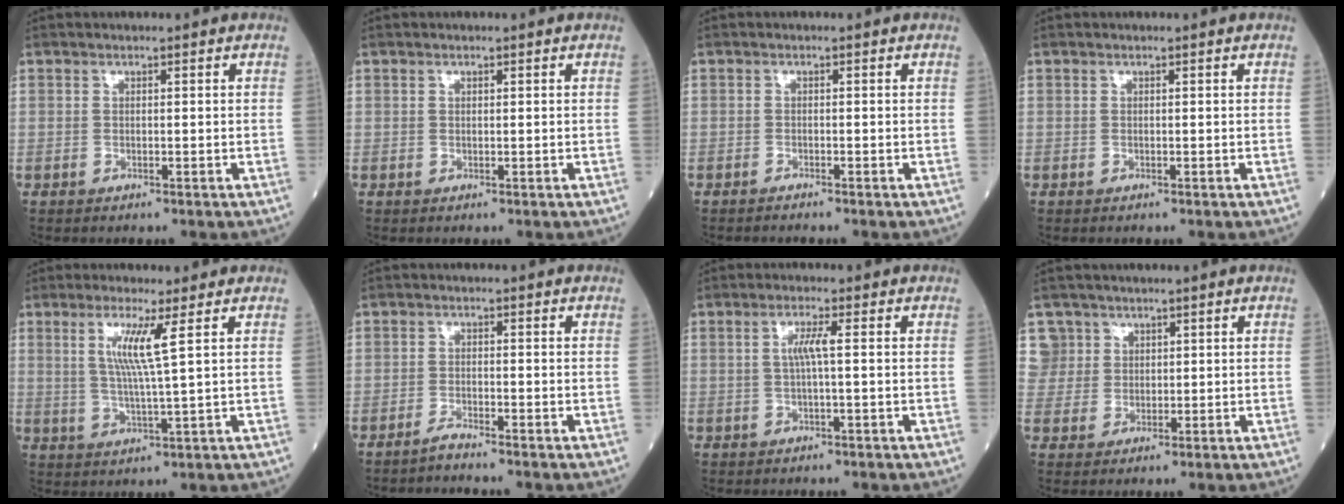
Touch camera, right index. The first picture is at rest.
{"total": 0.0}
{"total": 0.6, "force": [-0.6, -0.2, 0.2], "torque": [-0.008, -0.001, -0.007]}
{"total": 0.0}
{"total": 6.0, "force": [2.1, -0.9, 5.6], "torque": [-0.111, -0.006, 0.042]}
{"total": 1.7, "force": [-1.6, -0.4, 0.4], "torque": [-0.013, -0.005, -0.030]}
{"total": 2.9, "force": [0.2, -0.1, 2.8], "torque": [-0.058, 0.003, 0.003]}
{"total": 4.4, "force": [2.3, 3.6, -0.8], "torque": [0.033, 0.009, 0.046]}